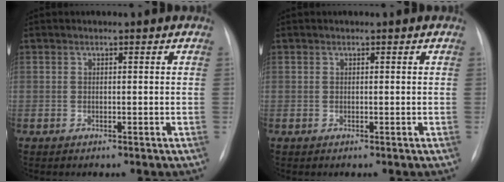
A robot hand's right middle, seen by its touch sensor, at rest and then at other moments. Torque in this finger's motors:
{"motor_torque": [-0.05, 0.05, -0.02, 0.00]}